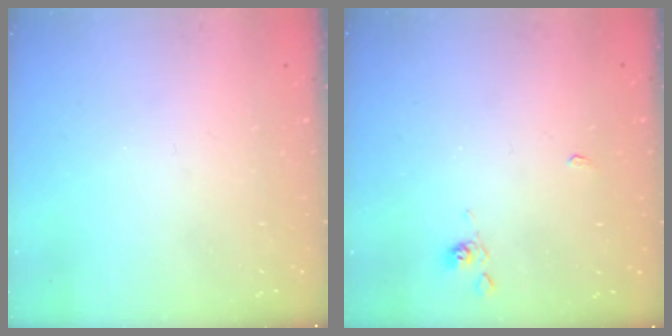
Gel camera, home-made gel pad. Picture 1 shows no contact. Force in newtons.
{"total": 2.6, "press": 2.6, "slide": 0.6}